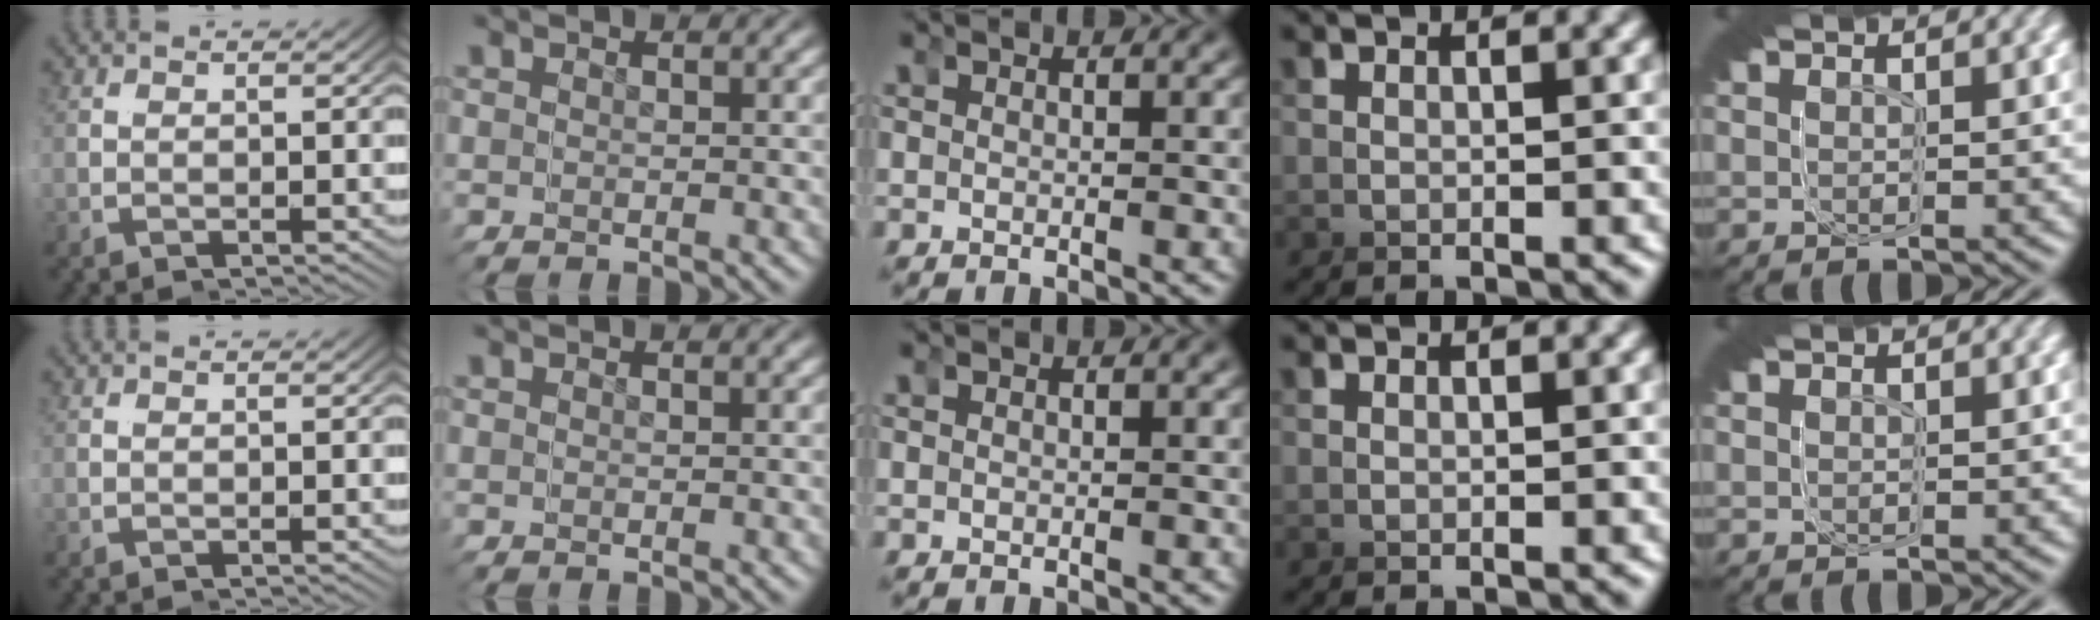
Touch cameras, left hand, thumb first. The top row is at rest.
{}